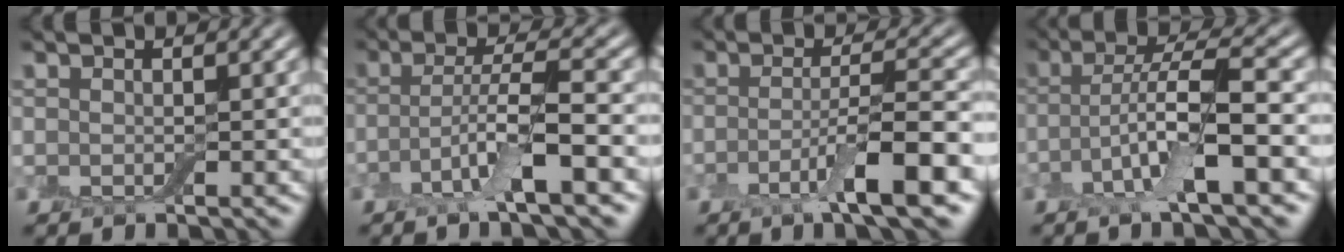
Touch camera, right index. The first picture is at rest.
{"total": 5.1, "force": [-2.2, 0.7, 4.5], "torque": [-0.084, 0.002, -0.049]}
{"total": 5.8, "force": [-2.3, 0.8, 5.3], "torque": [-0.082, -0.001, -0.046]}
{"total": 6.5, "force": [-2.1, 1.2, 6.0], "torque": [-0.114, 0.007, -0.044]}